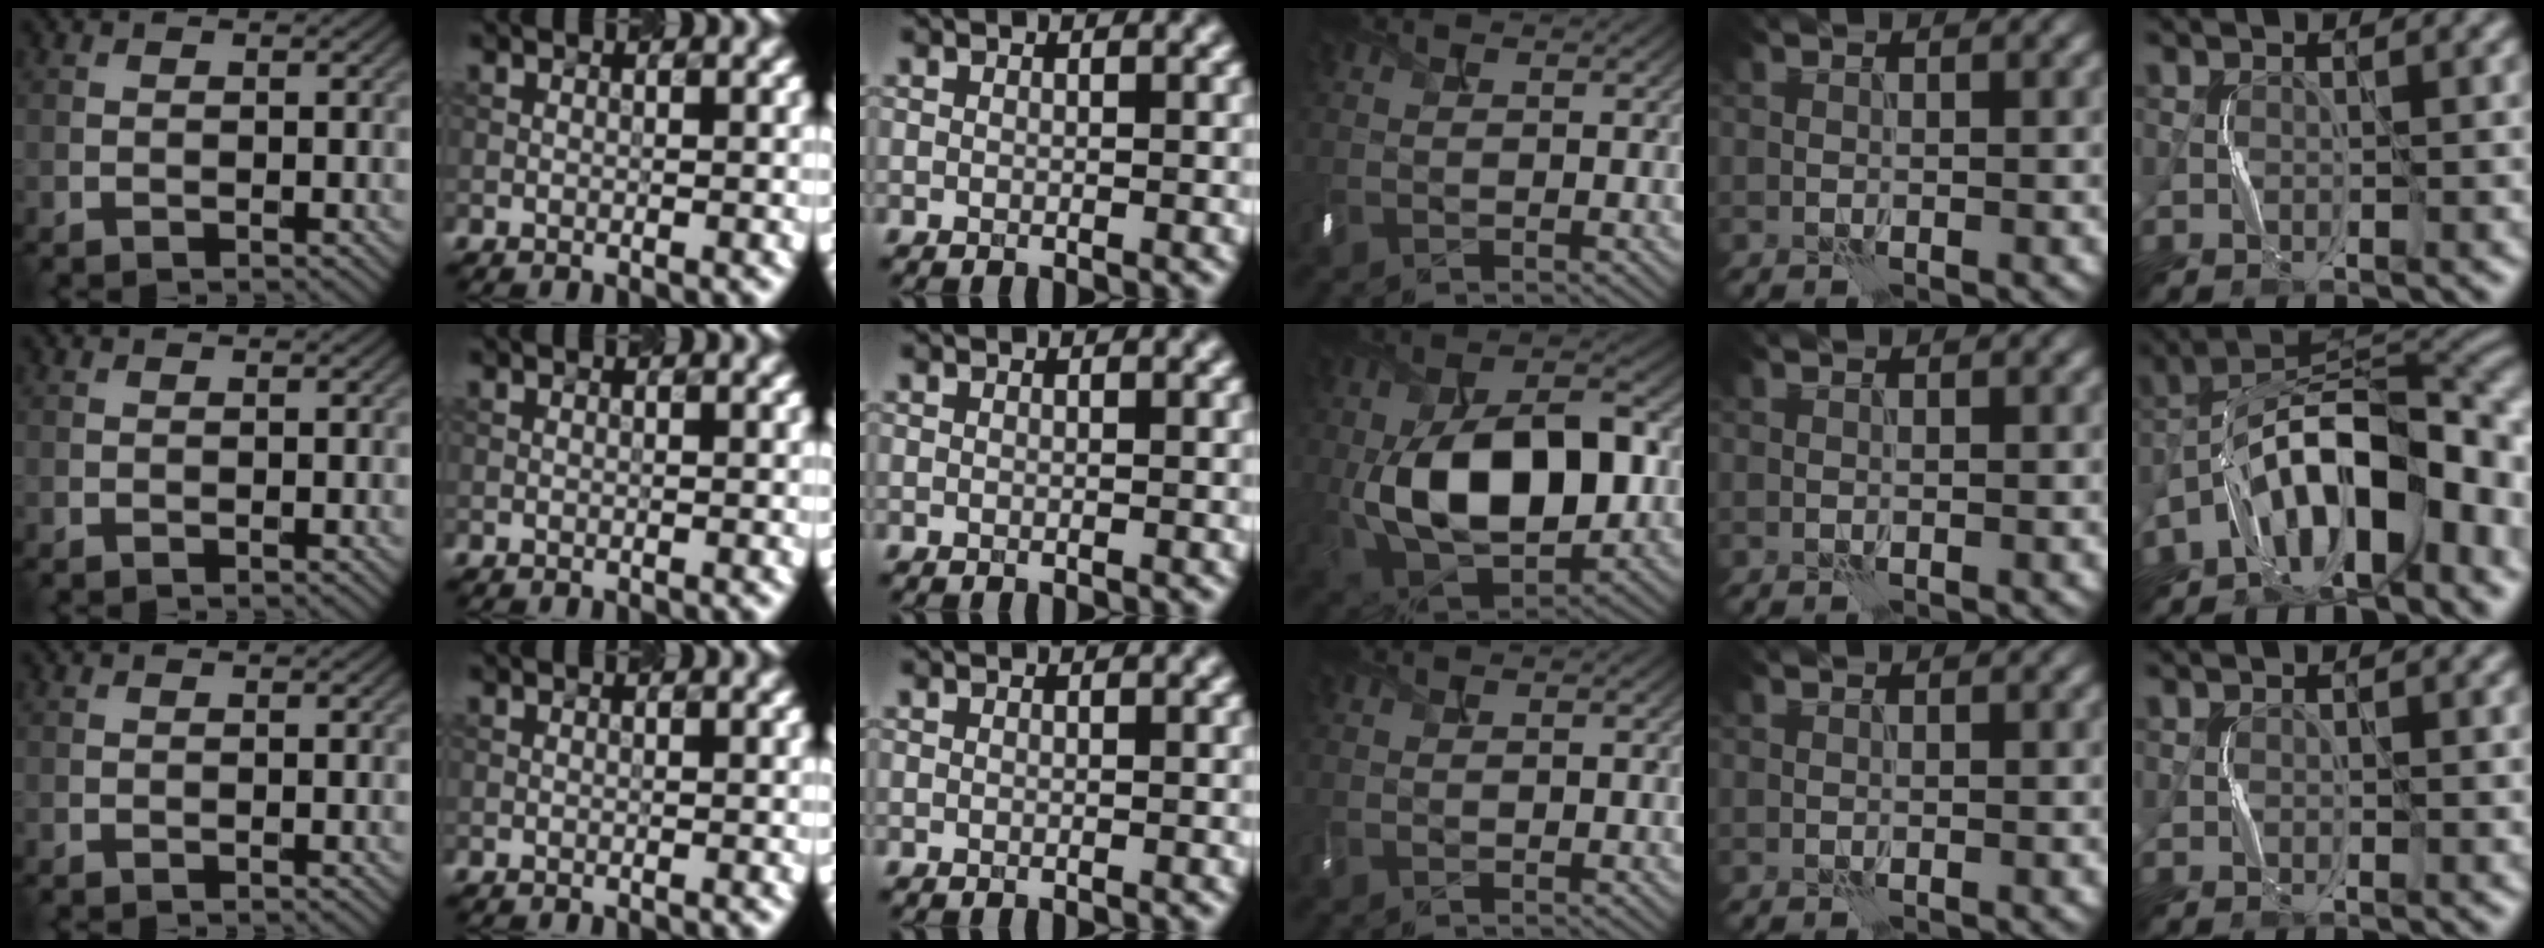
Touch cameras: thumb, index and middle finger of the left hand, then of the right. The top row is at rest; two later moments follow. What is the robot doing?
{"motion": "shake", "object": "handbell"}